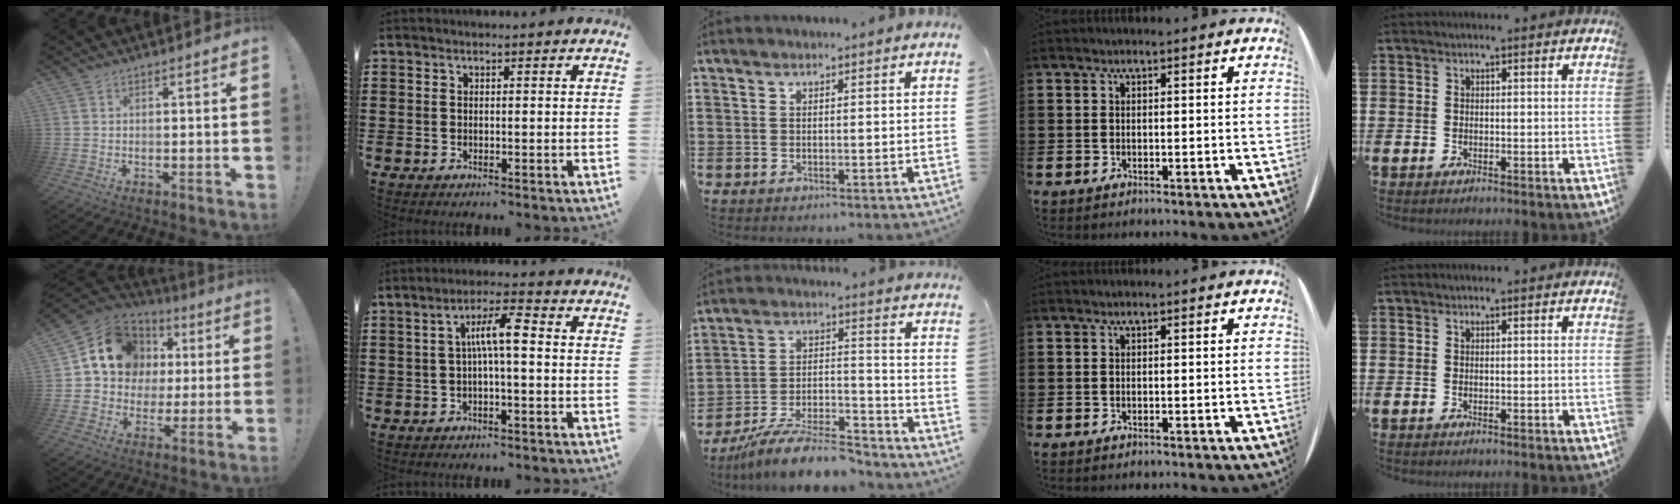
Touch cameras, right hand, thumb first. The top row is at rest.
{"thumb": {"total": 15.0, "force": [4.8, 12.6, 6.5], "torque": [-0.087, -0.020, 0.108]}, "index": {"total": 6.0, "force": [0.0, 1.2, 5.9], "torque": [-0.113, 0.012, -0.006]}, "middle": {"total": 11.5, "force": [-10.0, 1.8, 5.3], "torque": [-0.087, 0.031, -0.191]}}